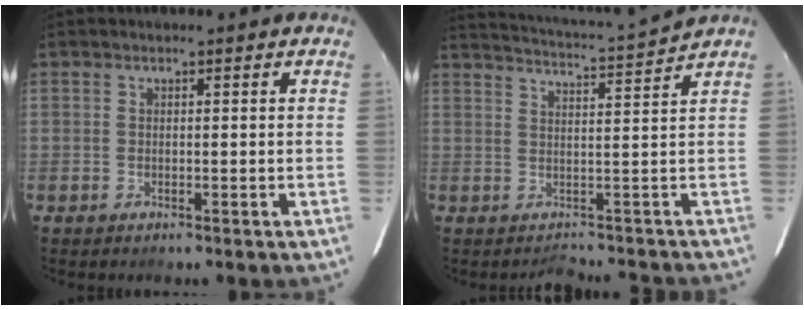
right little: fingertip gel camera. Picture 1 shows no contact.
{"total": 6.6, "force": [4.2, -1.4, 4.9], "torque": [-0.117, 0.013, 0.068]}